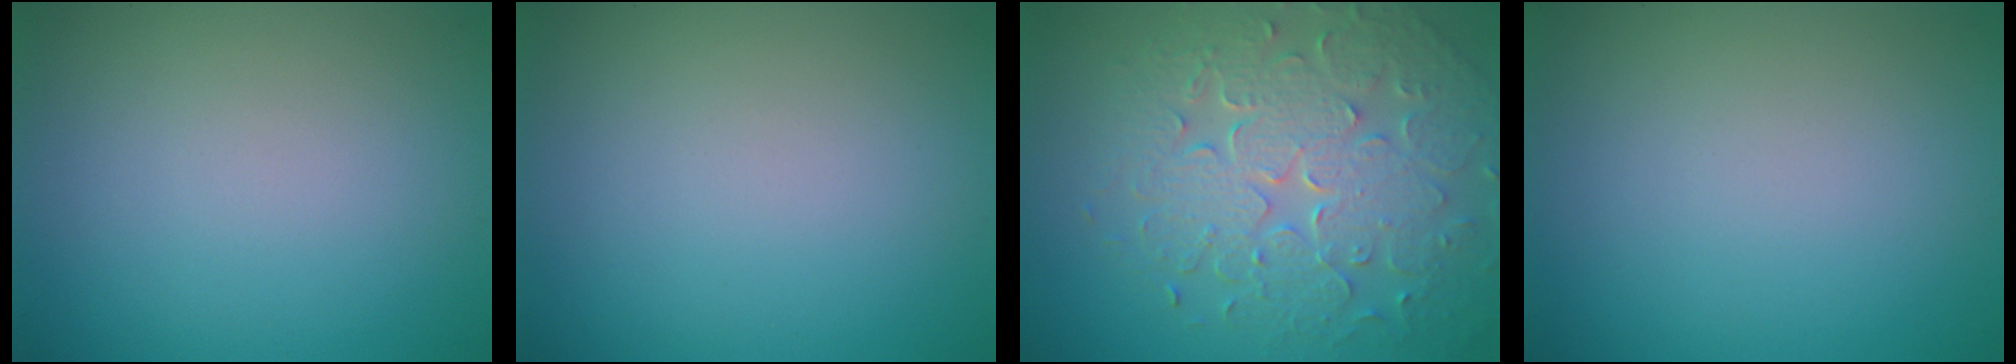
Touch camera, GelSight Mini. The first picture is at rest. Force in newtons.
{"total": 0.0}
{"total": 7.8, "press": 5.6, "slide": 5.4}
{"total": 0.0}